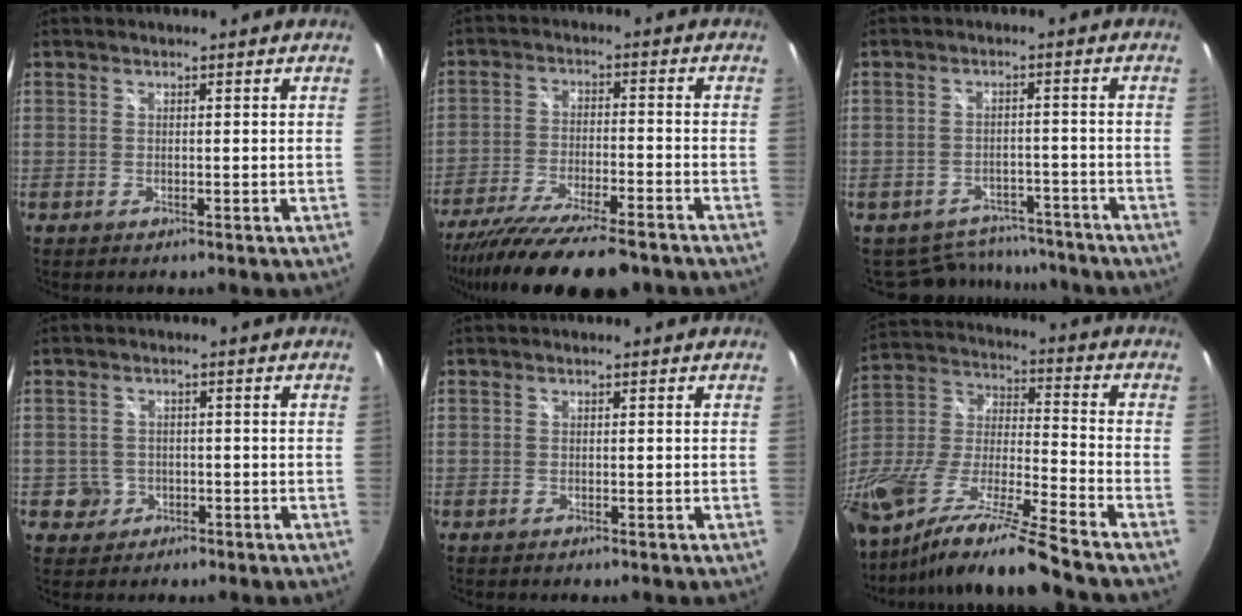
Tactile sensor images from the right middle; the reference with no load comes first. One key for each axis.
{"total": 18.9, "fx": -15.5, "fy": 3.6, "fz": 10.2, "tx": -0.199, "ty": -0.046, "tz": -0.249}
{"total": 9.6, "fx": -8.3, "fy": 4.6, "fz": 1.5, "tx": -0.040, "ty": 0.017, "tz": -0.104}
{"total": 3.5, "fx": -1.1, "fy": 3.3, "fz": 0.3, "tx": -0.013, "ty": 0.006, "tz": -0.013}
{"total": 0.0}
{"total": 21.5, "fx": -16.1, "fy": 0.8, "fz": 14.2, "tx": -0.253, "ty": -0.043, "tz": -0.302}